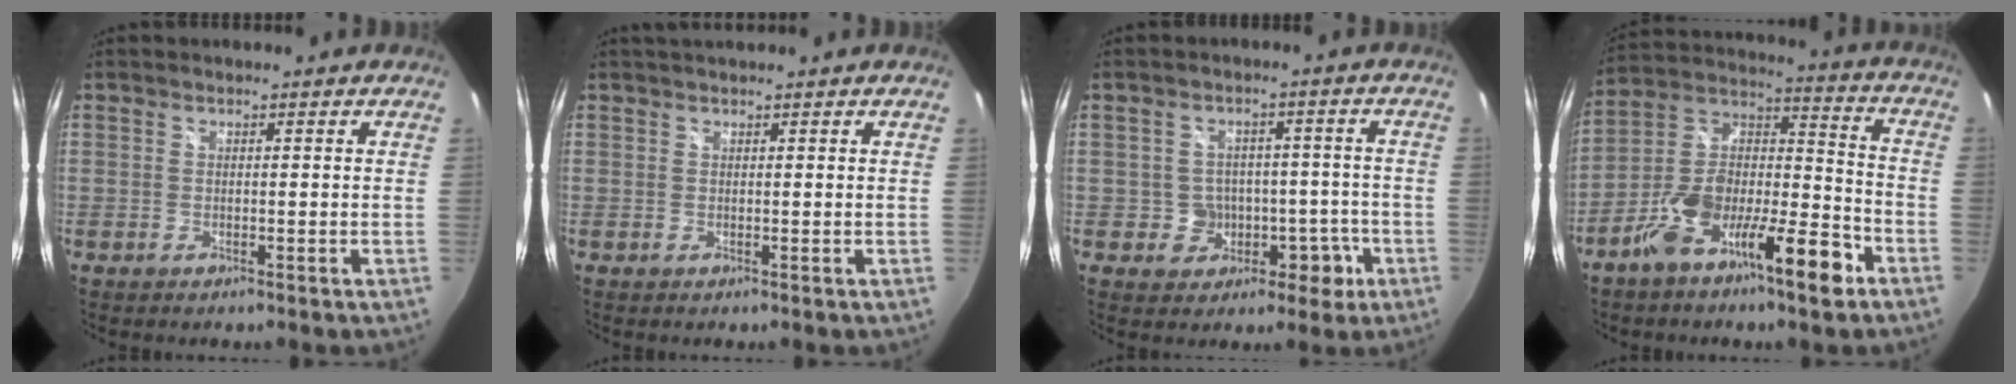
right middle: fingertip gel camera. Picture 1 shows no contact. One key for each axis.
{"total": 1.9, "fx": 1.6, "fy": -0.1, "fz": 0.9, "tx": -0.020, "ty": 0.006, "tz": 0.023}
{"total": 7.4, "fx": -2.8, "fy": 6.6, "fz": 1.8, "tx": -0.036, "ty": 0.029, "tz": -0.019}
{"total": 15.8, "fx": -8.9, "fy": 4.8, "fz": 12.1, "tx": -0.208, "ty": 0.016, "tz": -0.156}